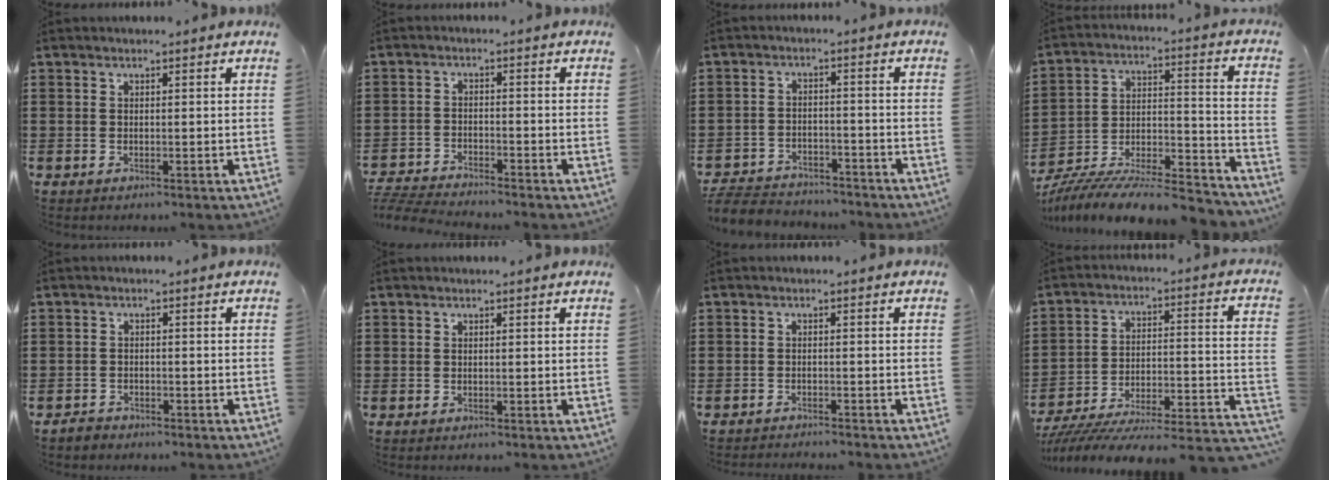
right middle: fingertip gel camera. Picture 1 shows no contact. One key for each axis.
{"total": 4.3, "fx": -4.3, "fy": 0.3, "fz": 0.6, "tx": -0.030, "ty": -0.002, "tz": -0.095}
{"total": 5.3, "fx": -5.1, "fy": 1.2, "fz": 0.5, "tx": -0.018, "ty": 0.008, "tz": -0.105}
{"total": 9.3, "fx": -8.9, "fy": 1.1, "fz": 2.6, "tx": -0.036, "ty": 0.013, "tz": -0.175}
{"total": 1.6, "fx": -1.5, "fy": 0.7, "fz": -0.1, "tx": -0.004, "ty": 0.005, "tz": -0.033}
{"total": 0.0}
{"total": 1.6, "fx": -1.6, "fy": 0.0, "fz": -0.1, "tx": -0.002, "ty": 0.003, "tz": -0.036}
{"total": 4.7, "fx": -4.2, "fy": 0.8, "fz": 2.0, "tx": -0.031, "ty": -0.017, "tz": -0.086}